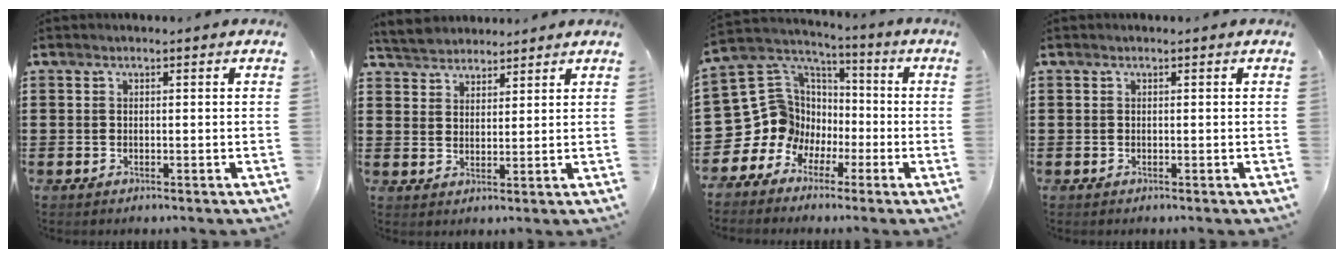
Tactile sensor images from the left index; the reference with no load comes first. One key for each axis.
{"total": 4.0, "fx": 3.8, "fy": 1.2, "fz": 0.2, "tx": -0.020, "ty": -0.004, "tz": 0.072}
{"total": 10.0, "fx": -1.9, "fy": 9.9, "fz": 0.5, "tx": -0.074, "ty": -0.028, "tz": -0.019}
{"total": 0.0}